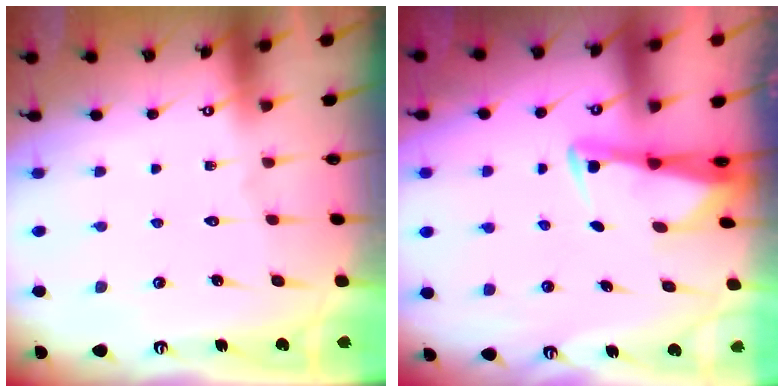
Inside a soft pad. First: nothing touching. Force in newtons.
{"total": 2.5, "press": 2.5, "slide": 0.5}